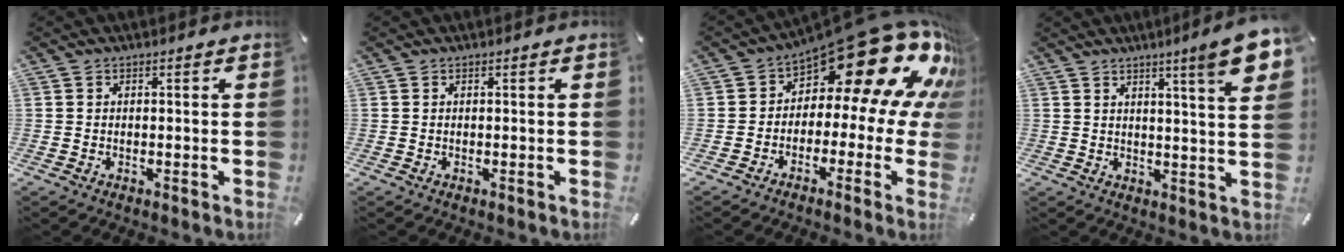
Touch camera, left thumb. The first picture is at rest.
{"total": 0.0}
{"total": 20.8, "force": [10.9, 8.8, 15.4], "torque": [-0.226, -0.083, 0.183]}
{"total": 10.2, "force": [6.0, 0.8, 8.2], "torque": [-0.117, -0.035, 0.092]}